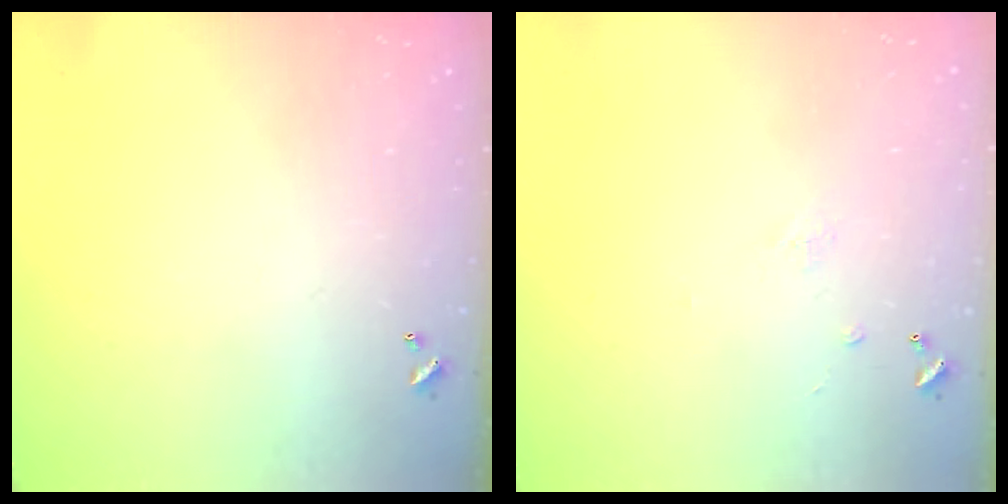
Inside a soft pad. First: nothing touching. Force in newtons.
{"total": 1.2, "press": 1.1, "slide": 0.6}